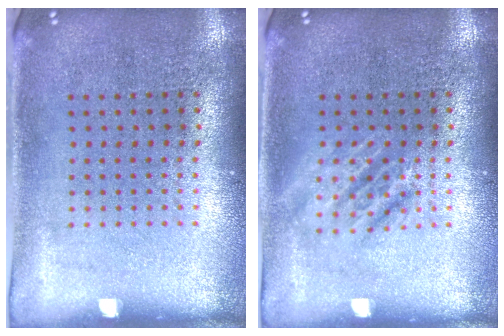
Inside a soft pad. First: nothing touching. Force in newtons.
{"total": 2.0, "press": 2.0, "slide": 0.3}